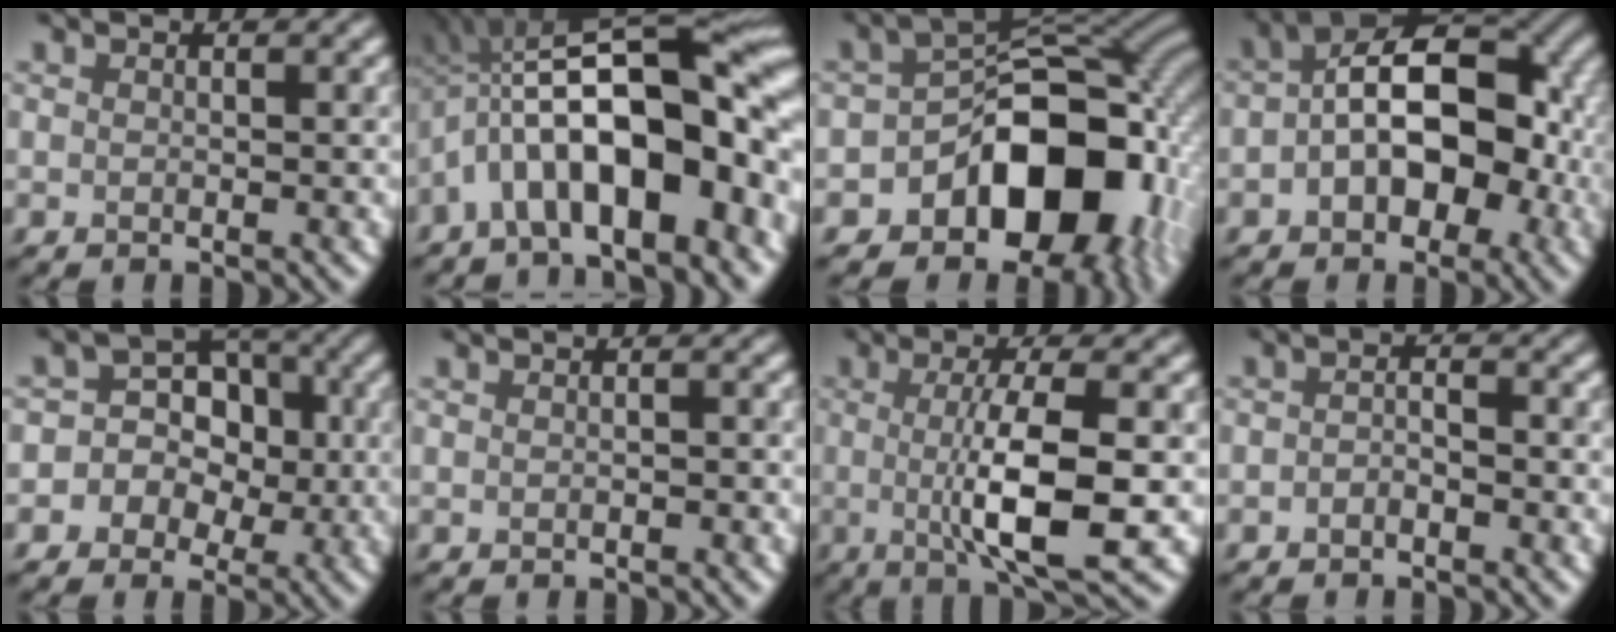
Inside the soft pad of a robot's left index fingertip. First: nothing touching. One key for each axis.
{"total": 16.3, "fx": -2.8, "fy": 6.2, "fz": 14.7, "tx": -0.217, "ty": 0.029, "tz": -0.045}
{"total": 14.8, "fx": -5.9, "fy": 9.9, "fz": 9.3, "tx": -0.101, "ty": -0.010, "tz": -0.101}
{"total": 10.6, "fx": -0.6, "fy": 6.5, "fz": 8.4, "tx": -0.098, "ty": 0.022, "tz": -0.020}
{"total": 8.2, "fx": -0.8, "fy": 7.4, "fz": 3.3, "tx": -0.038, "ty": 0.048, "tz": -0.049}
{"total": 0.6, "fx": -0.2, "fy": 0.1, "fz": 0.5, "tx": -0.008, "ty": 0.002, "tz": -0.003}
{"total": 7.6, "fx": -0.6, "fy": 1.8, "fz": 7.4, "tx": -0.120, "ty": -0.008, "tz": -0.008}
{"total": 1.4, "fx": -0.8, "fy": 0.7, "fz": 1.0, "tx": -0.020, "ty": 0.002, "tz": -0.018}